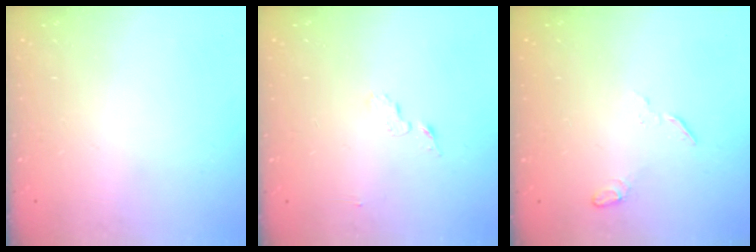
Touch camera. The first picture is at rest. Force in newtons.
{"total": 3.7, "press": 3.7, "slide": 0.3}
{"total": 4.2, "press": 4.2, "slide": 0.5}